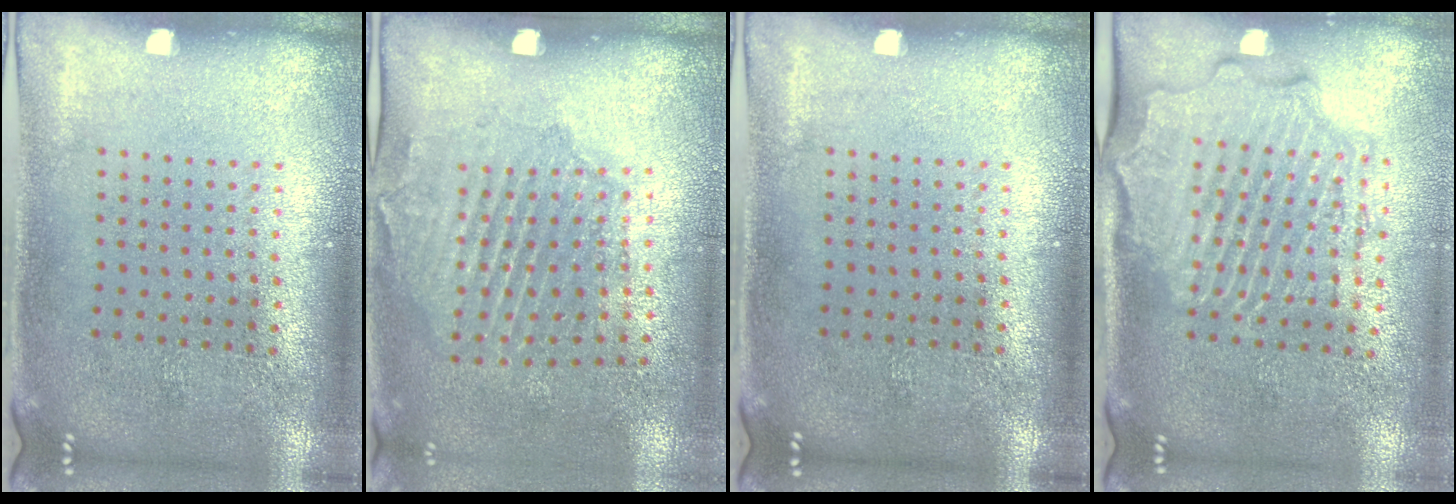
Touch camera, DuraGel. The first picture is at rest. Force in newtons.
{"total": 1.8, "press": 1.3, "slide": 1.2}
{"total": 0.0}
{"total": 2.4, "press": 2.2, "slide": 0.9}